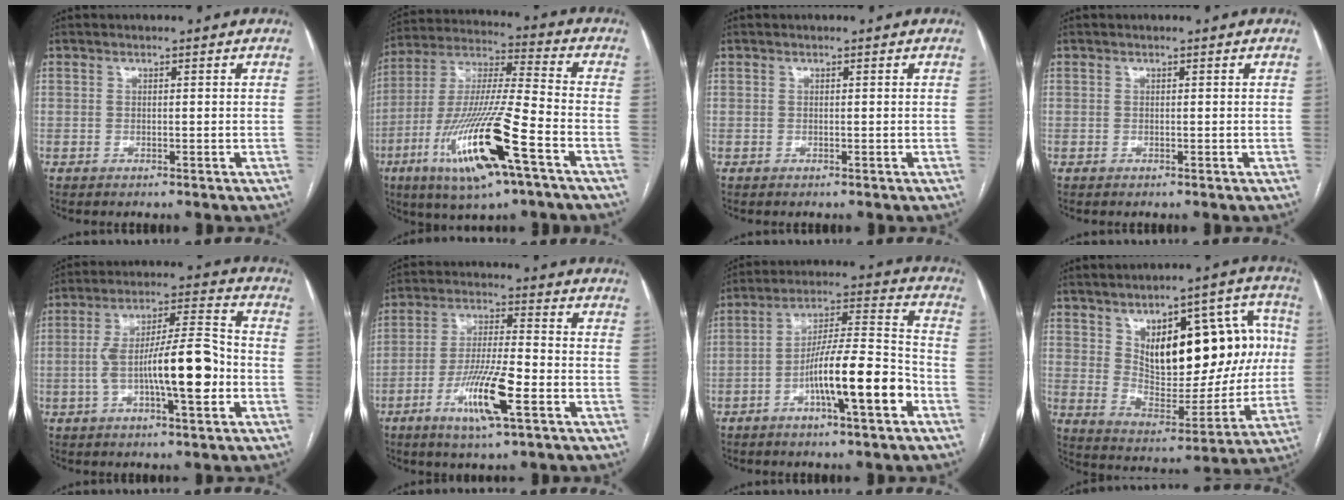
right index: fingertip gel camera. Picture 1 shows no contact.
{"total": 19.5, "force": [-8.6, 1.9, 17.4], "torque": [-0.363, -0.028, -0.156]}
{"total": 0.0}
{"total": 0.0}
{"total": 14.0, "force": [-3.1, 2.3, 13.5], "torque": [-0.233, 0.017, -0.050]}
{"total": 11.0, "force": [-4.6, 1.1, 9.9], "torque": [-0.189, -0.012, -0.083]}
{"total": 13.7, "force": [-5.6, 1.2, 12.5], "torque": [-0.212, 0.009, -0.093]}
{"total": 19.5, "force": [4.3, 8.7, 16.8], "torque": [-0.230, 0.034, 0.076]}